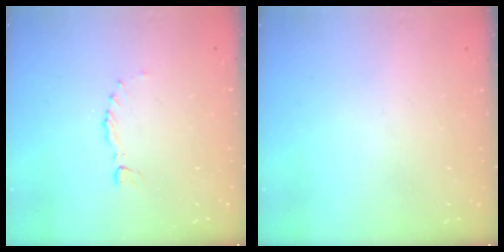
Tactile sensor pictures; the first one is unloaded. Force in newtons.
{"total": 0.0}